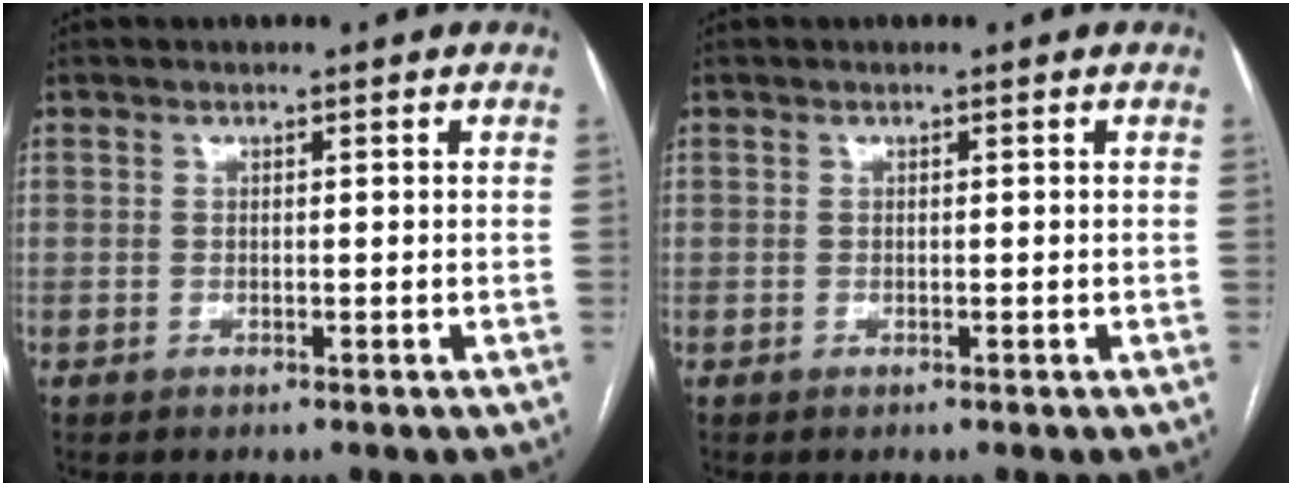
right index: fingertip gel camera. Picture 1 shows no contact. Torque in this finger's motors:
{"motor_torque": [0.00, 0.00, 0.00, 0.00]}